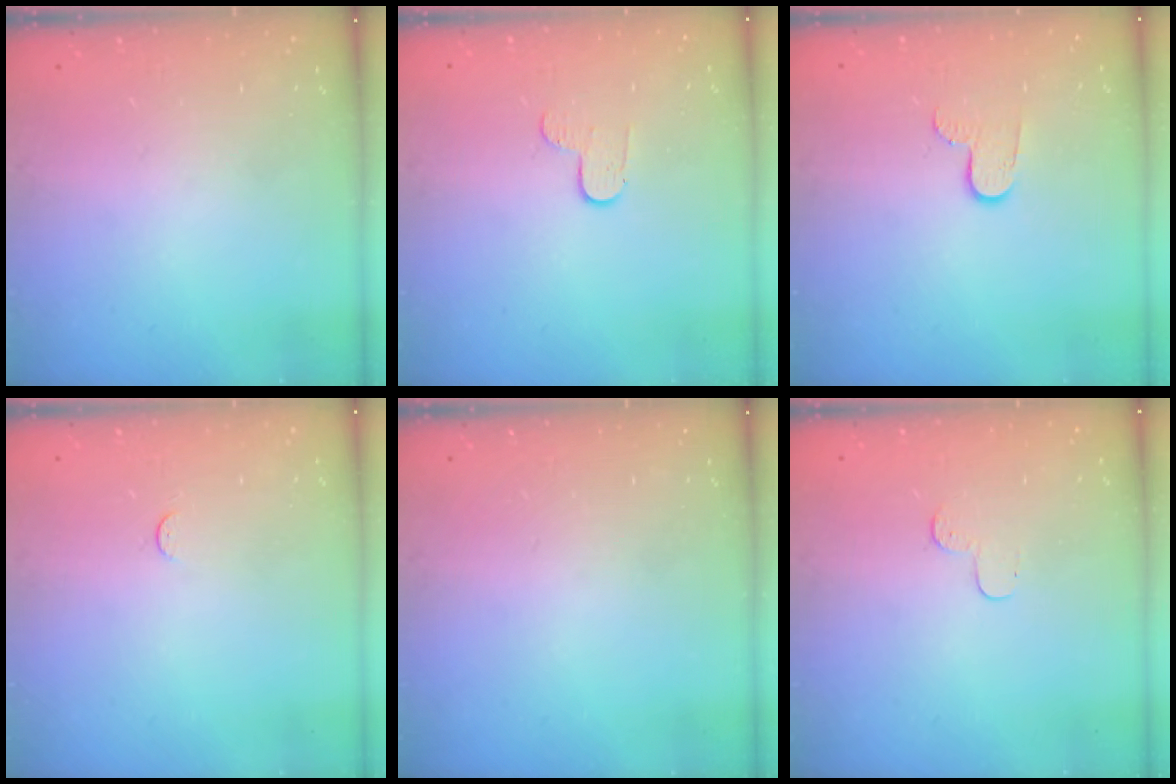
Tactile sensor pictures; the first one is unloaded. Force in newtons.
{"total": 4.0, "press": 4.0, "slide": 0.3}
{"total": 6.2, "press": 6.2, "slide": 0.6}
{"total": 2.5, "press": 2.5, "slide": 0.3}
{"total": 0.0}
{"total": 3.2, "press": 3.2, "slide": 0.3}